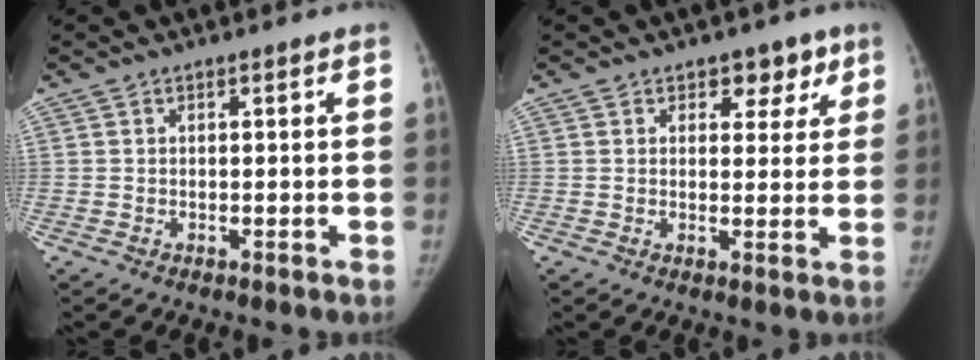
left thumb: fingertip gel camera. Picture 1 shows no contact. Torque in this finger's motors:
{"motor_torque": [-0.12, 0.06, 0.38, -0.02, -0.01]}